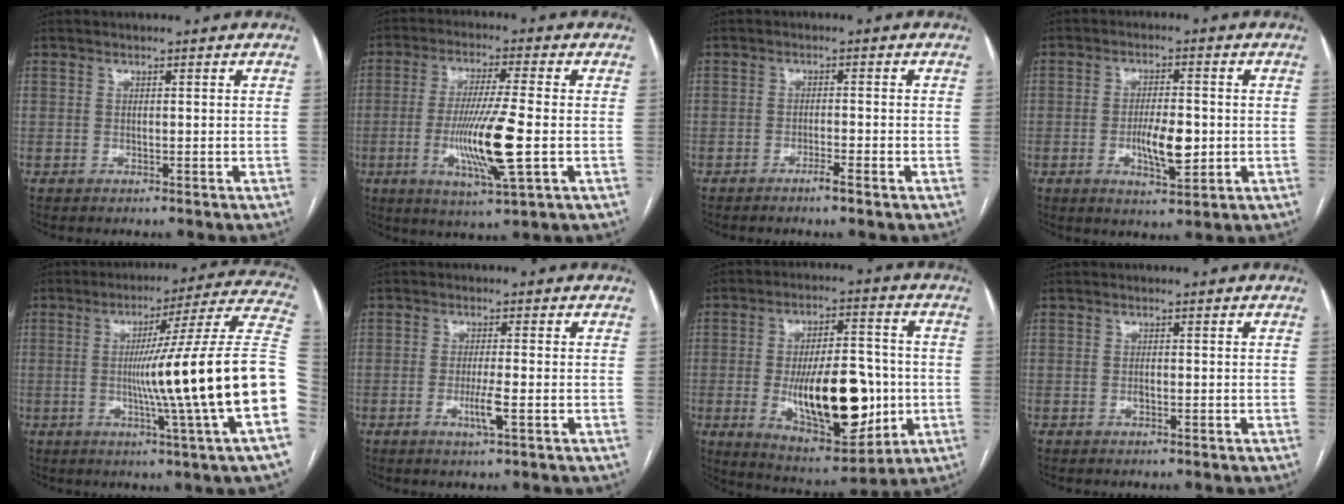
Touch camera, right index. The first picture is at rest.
{"total": 11.8, "force": [-2.5, 0.2, 11.5], "torque": [-0.223, -0.019, -0.047]}
{"total": 2.2, "force": [-1.5, -0.2, 1.5], "torque": [-0.027, 0.000, -0.027]}
{"total": 6.7, "force": [-1.2, 2.0, 6.2], "torque": [-0.111, -0.006, -0.017]}
{"total": 22.6, "force": [-3.4, -3.0, 22.2], "torque": [-0.250, 0.002, -0.072]}
{"total": 3.5, "force": [-1.1, -0.1, 3.3], "torque": [-0.064, -0.008, -0.021]}
{"total": 18.7, "force": [-3.1, 6.8, 17.1], "torque": [-0.280, -0.002, -0.035]}
{"total": 0.6, "force": [-0.2, 0.3, 0.5], "torque": [-0.013, 0.000, -0.004]}